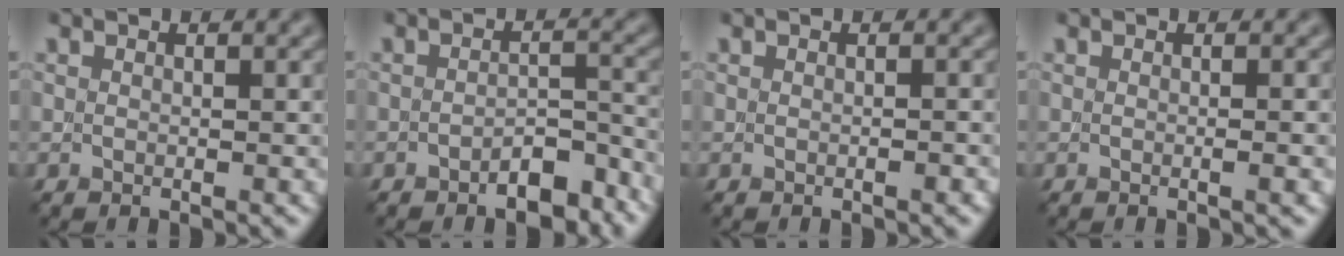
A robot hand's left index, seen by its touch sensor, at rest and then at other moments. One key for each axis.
{"total": 3.7, "fx": -2.6, "fy": 1.2, "fz": 2.3, "tx": -0.034, "ty": 0.008, "tz": -0.041}
{"total": 0.9, "fx": -0.2, "fy": 0.3, "fz": 0.8, "tx": -0.006, "ty": -0.001, "tz": -0.006}
{"total": 1.7, "fx": 0.0, "fy": 0.6, "fz": 1.6, "tx": -0.012, "ty": -0.003, "tz": -0.010}